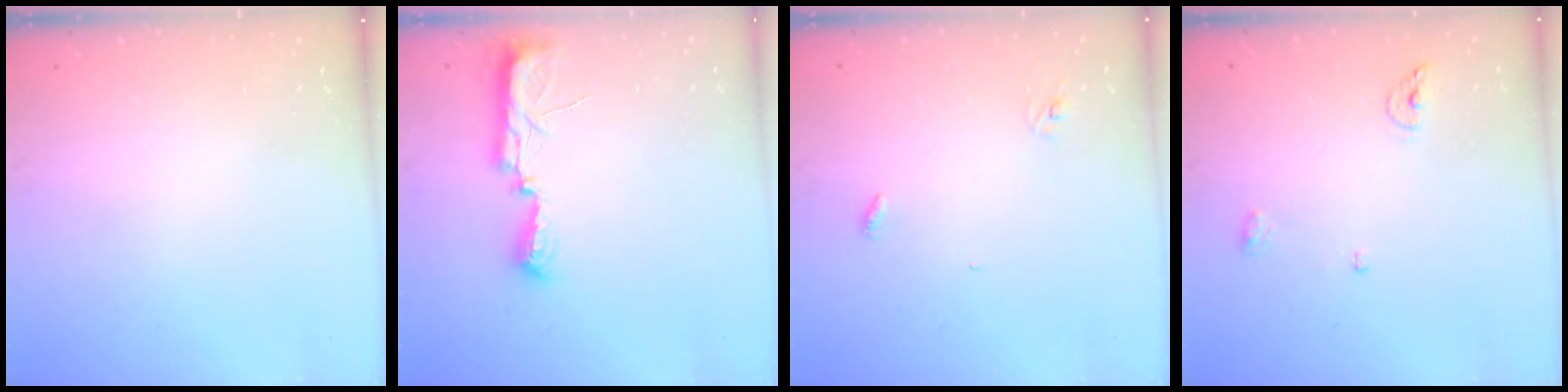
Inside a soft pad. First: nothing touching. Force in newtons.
{"total": 8.1, "press": 8.1, "slide": 1.0}
{"total": 2.8, "press": 2.8, "slide": 0.3}
{"total": 5.7, "press": 5.7, "slide": 1.0}